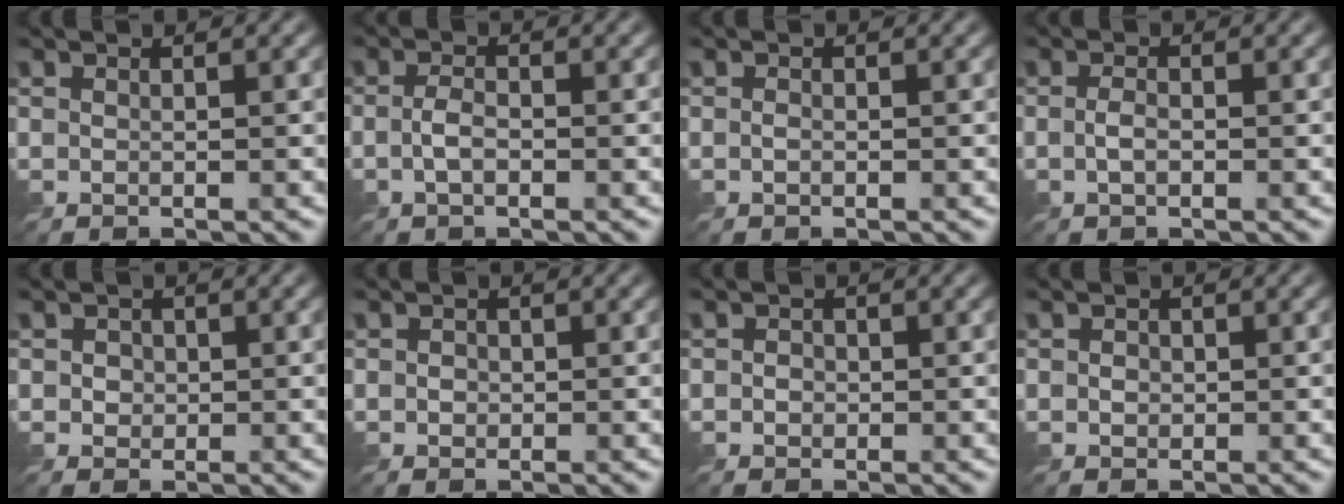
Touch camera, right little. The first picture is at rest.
{"total": 1.8, "force": [-0.8, 0.8, 1.4], "torque": [-0.029, 0.002, -0.020]}
{"total": 0.5, "force": [-0.4, 0.3, 0.2], "torque": [-0.004, -0.001, -0.010]}
{"total": 1.3, "force": [-0.6, 0.6, 1.0], "torque": [-0.021, -0.001, -0.014]}
{"total": 1.4, "force": [0.1, 1.3, 0.4], "torque": [-0.010, -0.001, 0.005]}
{"total": 1.0, "force": [-0.1, 0.9, 0.2], "torque": [-0.001, -0.003, -0.002]}
{"total": 1.1, "force": [-0.2, 1.0, 0.3], "torque": [-0.002, -0.003, -0.006]}
{"total": 1.0, "force": [-0.1, 0.9, 0.3], "torque": [-0.004, -0.002, -0.002]}